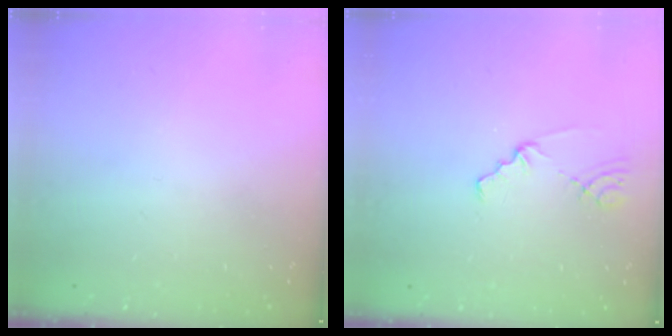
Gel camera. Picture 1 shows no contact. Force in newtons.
{"total": 0.9, "press": 0.9, "slide": 0.2}